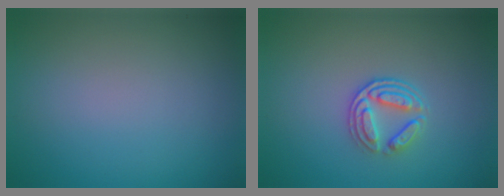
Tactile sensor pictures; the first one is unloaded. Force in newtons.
{"total": 3.1, "press": 2.6, "slide": 1.7}